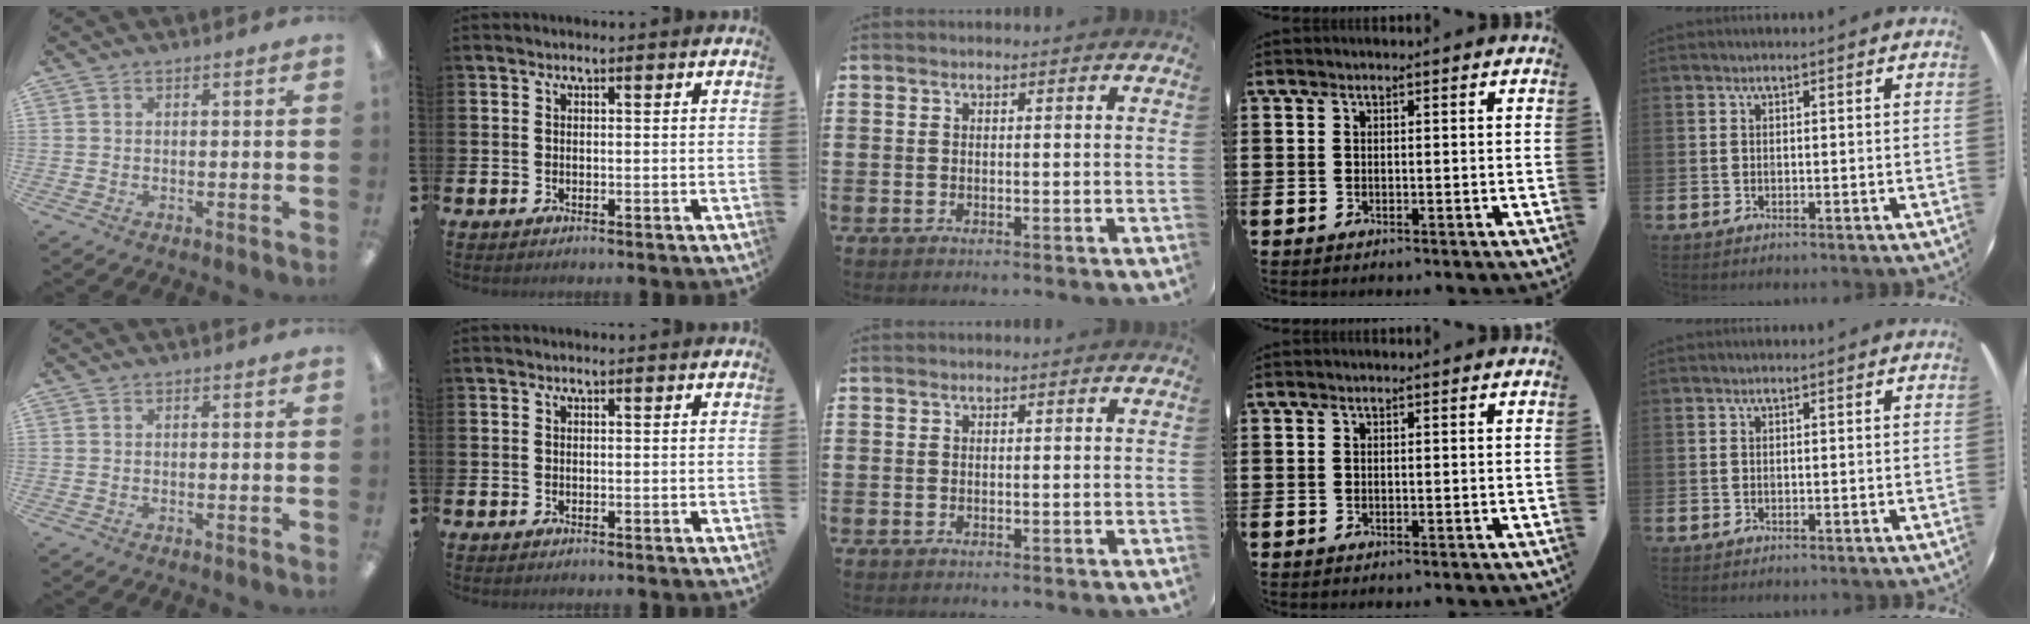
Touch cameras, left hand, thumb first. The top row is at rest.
{}